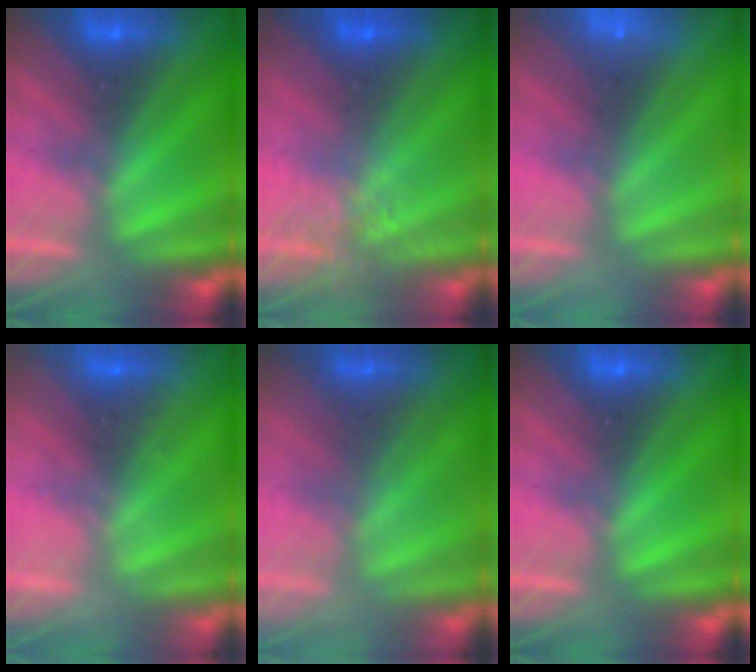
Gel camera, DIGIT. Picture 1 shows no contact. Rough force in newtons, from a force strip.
{"total": 2.7}
{"total": 2.2}
{"total": 2.1}
{"total": 2.0}
{"total": 0.0}